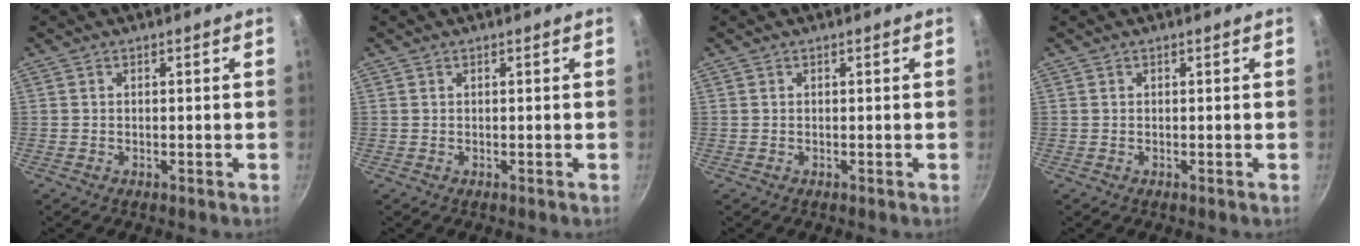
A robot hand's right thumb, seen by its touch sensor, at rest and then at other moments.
{"total": 0.0}
{"total": 0.0}
{"total": 0.0}